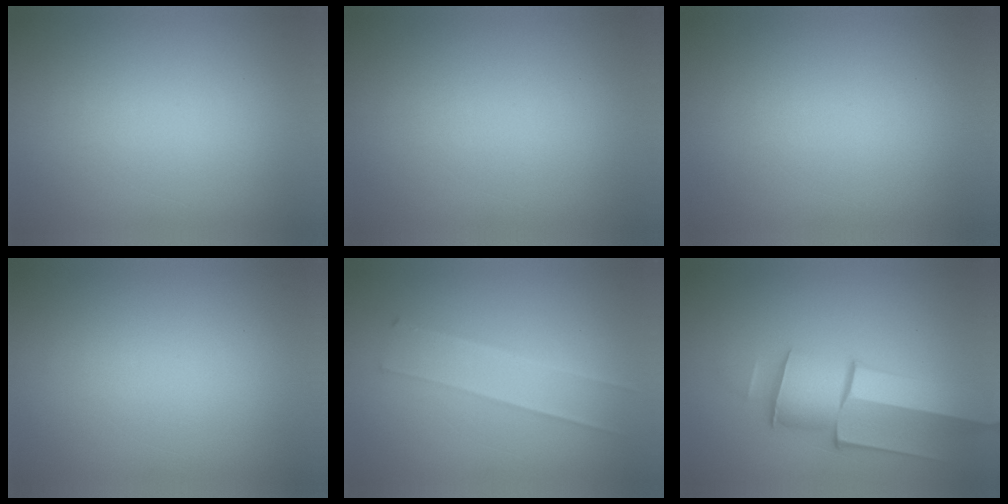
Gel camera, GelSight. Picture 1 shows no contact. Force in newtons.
{"total": 0.0}
{"total": 0.0}
{"total": 1.3}
{"total": 2.3}
{"total": 6.2}